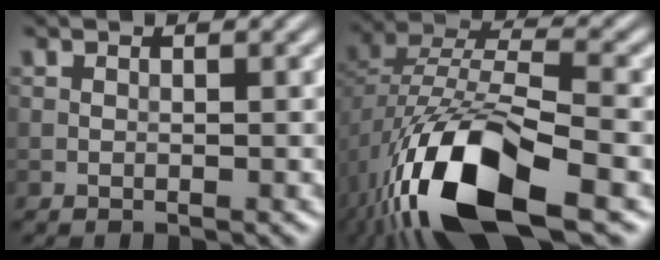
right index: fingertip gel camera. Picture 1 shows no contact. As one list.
[{"total": 14.5, "force": [-7.4, 5.7, 11.2], "torque": [-0.228, -0.011, -0.135]}]